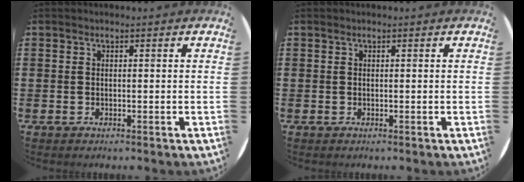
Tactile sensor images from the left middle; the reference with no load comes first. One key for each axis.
{"total": 0.0}